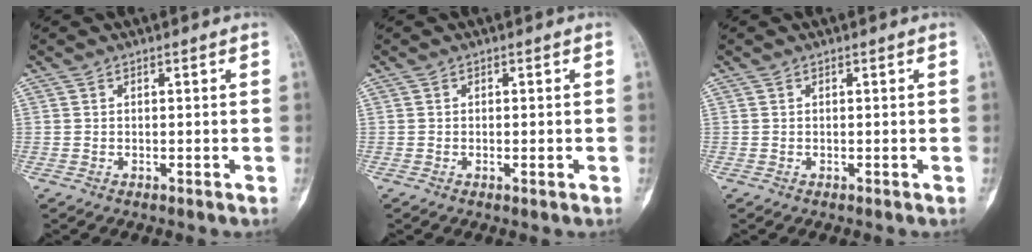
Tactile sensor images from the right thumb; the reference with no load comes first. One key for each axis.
{"total": 1.1, "fx": -0.3, "fy": 0.3, "fz": 1.0, "tx": -0.017, "ty": 0.000, "tz": -0.004}
{"total": 0.0}